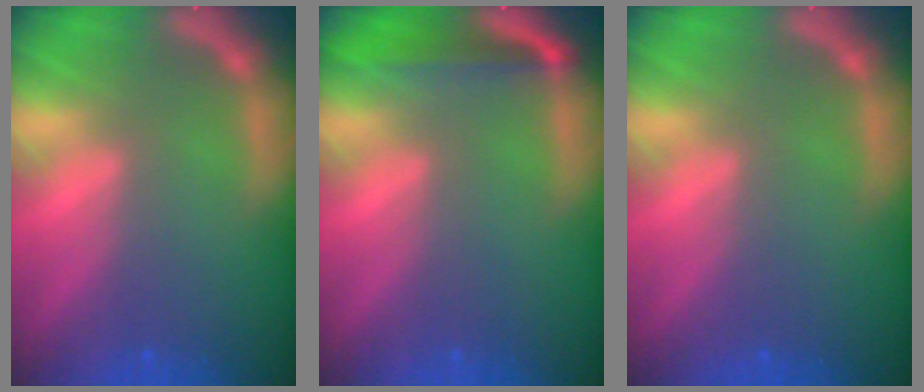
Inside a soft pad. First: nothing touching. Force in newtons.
{"total": 3.5}
{"total": 0.0}